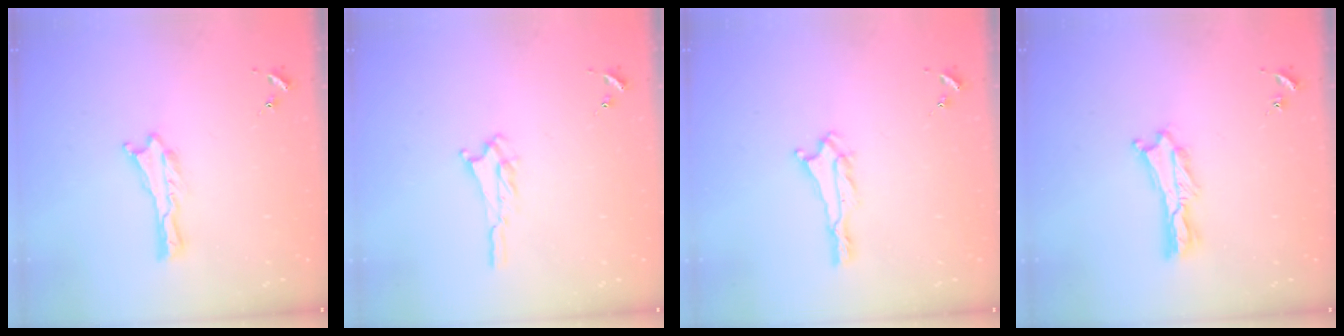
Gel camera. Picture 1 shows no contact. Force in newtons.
{"total": 1.7, "press": 1.6, "slide": 0.3}
{"total": 1.0, "press": 1.0, "slide": 0.1}
{"total": 1.2, "press": 1.1, "slide": 0.3}